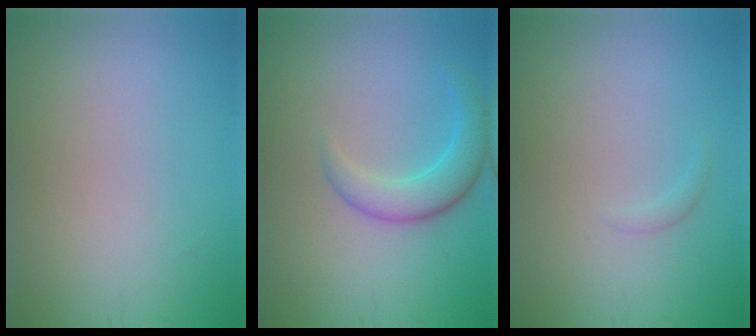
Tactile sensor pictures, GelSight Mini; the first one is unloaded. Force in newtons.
{"total": 3.5, "press": 3.5, "slide": 0.1}
{"total": 0.6, "press": 0.6, "slide": 0.0}